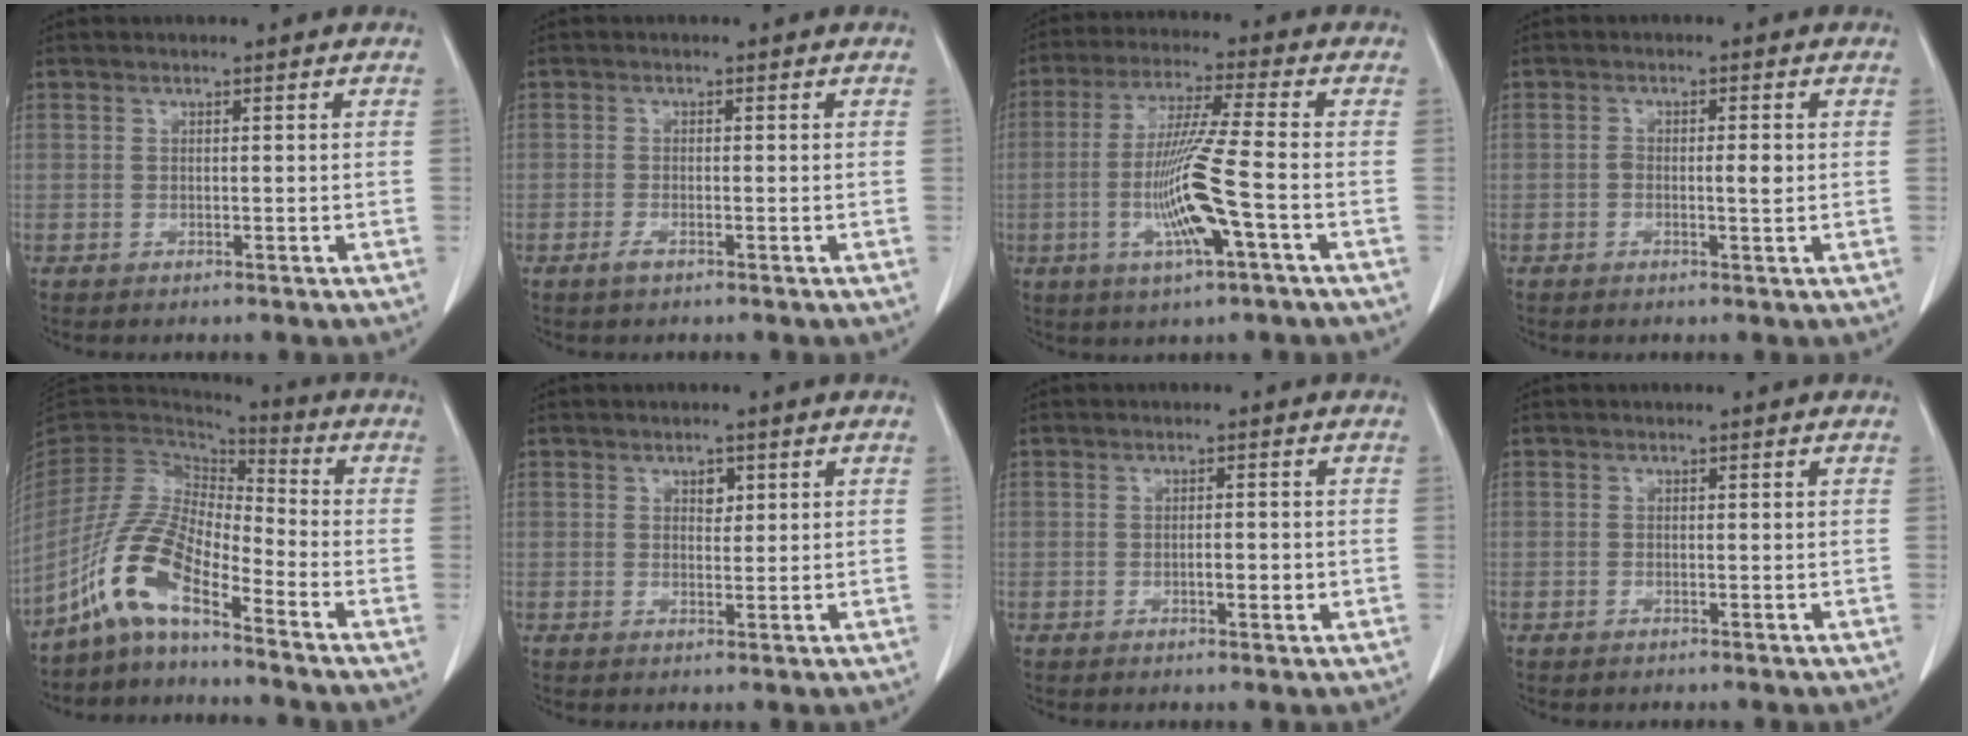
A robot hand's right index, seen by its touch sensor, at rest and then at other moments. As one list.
[{"total": 1.3, "force": [-0.9, 0.3, 0.9], "torque": [-0.020, -0.001, -0.015]}, {"total": 11.6, "force": [-3.2, -0.5, 11.2], "torque": [-0.225, -0.012, -0.062]}, {"total": 2.2, "force": [-0.2, 0.6, 2.2], "torque": [-0.035, 0.002, -0.003]}, {"total": 10.3, "force": [-7.0, 2.2, 7.2], "torque": [-0.168, 0.010, -0.144]}, {"total": 1.7, "force": [0.8, 1.1, 1.1], "torque": [-0.012, -0.002, 0.011]}, {"total": 3.4, "force": [-0.7, 1.0, 3.1], "torque": [-0.052, 0.000, -0.006]}, {"total": 0.0}]